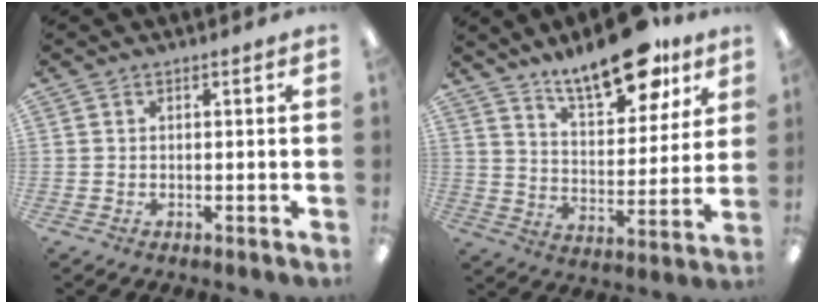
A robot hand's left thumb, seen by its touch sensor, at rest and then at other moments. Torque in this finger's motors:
{"motor_torque": [0.45, 0.52, 1.40, -1.37, 0.10]}